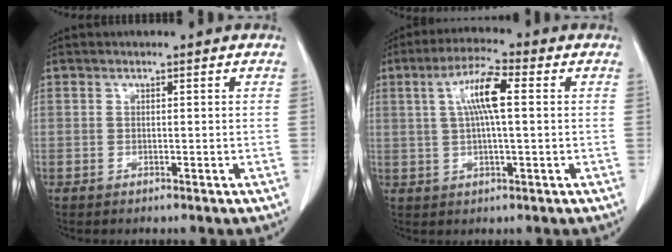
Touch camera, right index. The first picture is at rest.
{"total": 7.5, "force": [1.6, 1.0, 7.2], "torque": [-0.140, 0.014, 0.027]}